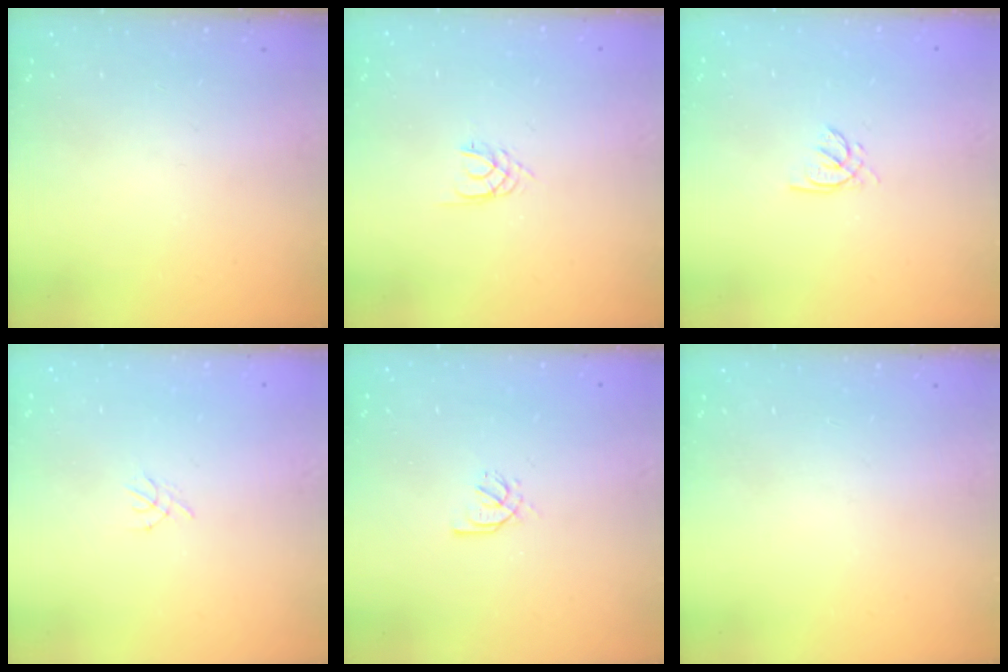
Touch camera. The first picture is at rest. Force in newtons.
{"total": 2.4, "press": 2.4, "slide": 0.3}
{"total": 1.4, "press": 1.4, "slide": 0.2}
{"total": 1.3, "press": 1.2, "slide": 0.4}
{"total": 1.7, "press": 1.6, "slide": 0.5}
{"total": 0.0}